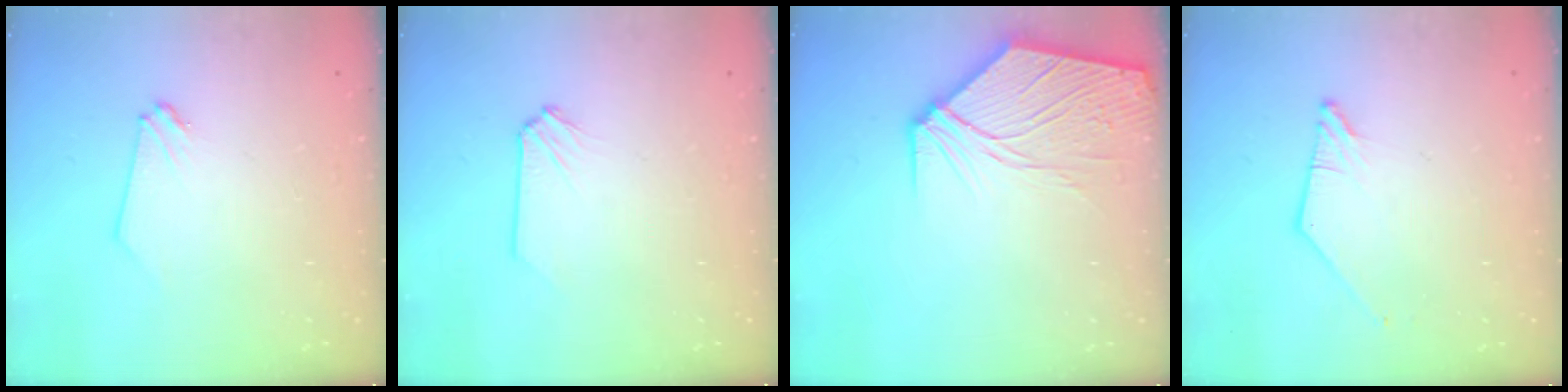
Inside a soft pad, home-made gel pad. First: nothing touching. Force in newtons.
{"total": 0.0}
{"total": 10.6, "press": 10.5, "slide": 1.5}
{"total": 0.8, "press": 0.8, "slide": 0.2}